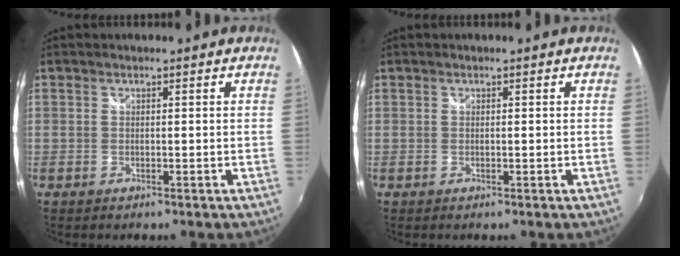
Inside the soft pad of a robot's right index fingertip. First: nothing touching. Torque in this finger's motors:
{"motor_torque": [-0.62, 0.83, 0.01, 0.00]}